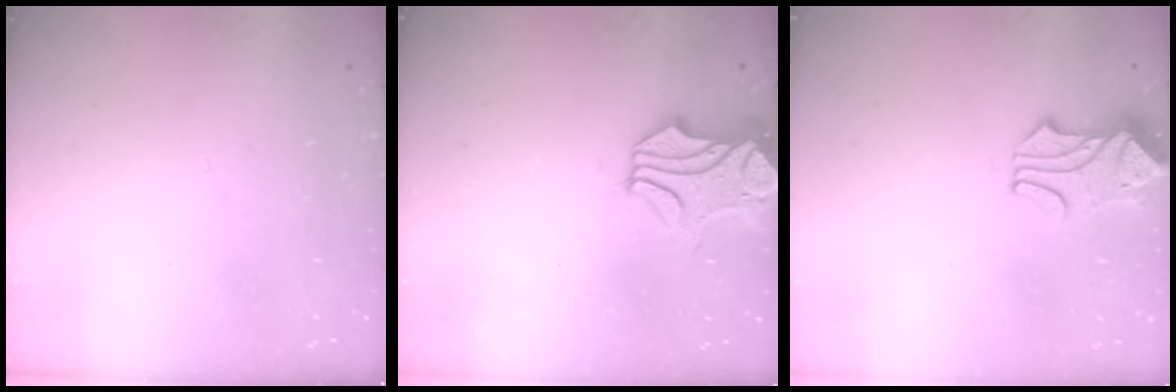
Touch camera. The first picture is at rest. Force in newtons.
{"total": 1.4, "press": 0.6, "slide": 1.3}
{"total": 1.6, "press": 1.2, "slide": 1.0}